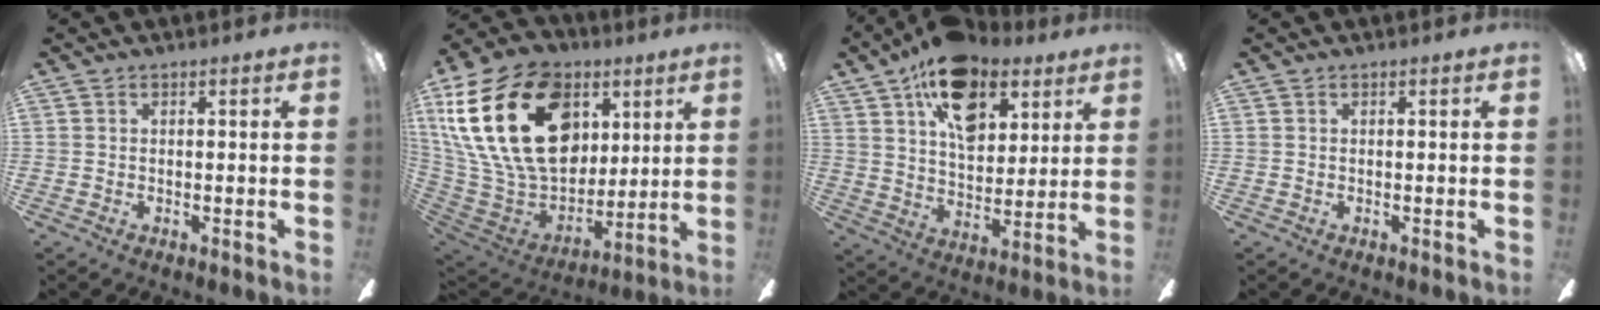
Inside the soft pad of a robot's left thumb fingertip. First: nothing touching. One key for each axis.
{"total": 32.0, "fx": 9.7, "fy": 21.1, "fz": 22.0, "tx": -0.470, "ty": -0.020, "tz": 0.187}
{"total": 17.0, "fx": 9.6, "fy": 9.9, "fz": 10.0, "tx": -0.153, "ty": -0.033, "tz": 0.169}
{"total": 0.0}